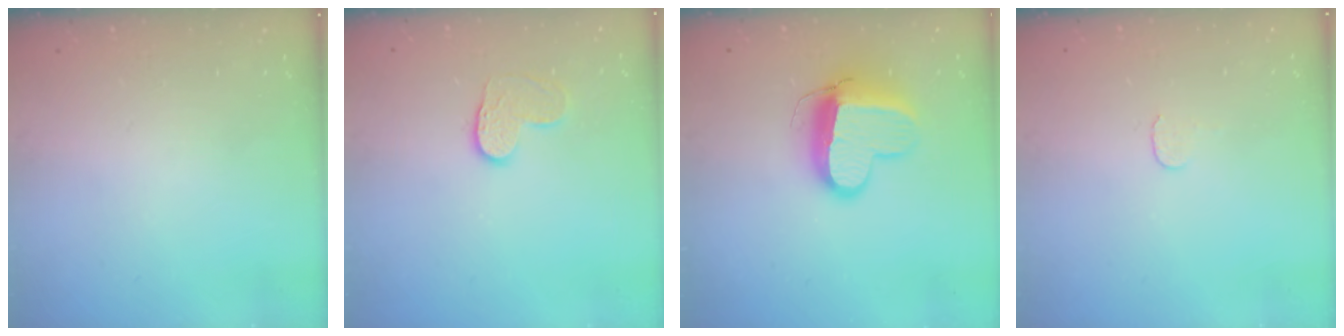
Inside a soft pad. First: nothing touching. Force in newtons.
{"total": 7.6, "press": 7.6, "slide": 0.4}
{"total": 12.7, "press": 12.6, "slide": 1.4}
{"total": 3.9, "press": 3.9, "slide": 0.3}